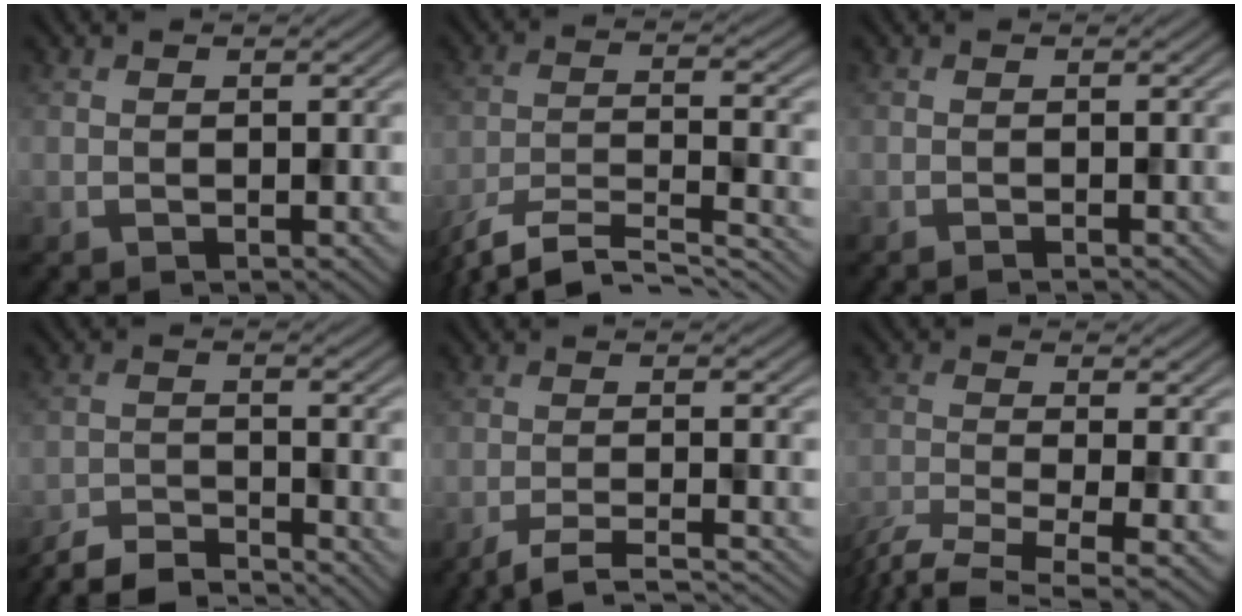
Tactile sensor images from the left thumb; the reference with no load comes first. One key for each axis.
{"total": 10.7, "fx": -8.9, "fy": 2.4, "fz": 5.4, "tx": -0.102, "ty": -0.003, "tz": -0.145}
{"total": 0.7, "fx": -0.6, "fy": 0.0, "fz": 0.4, "tx": -0.003, "ty": 0.001, "tz": -0.013}
{"total": 6.0, "fx": -5.7, "fy": 0.8, "fz": 1.8, "tx": -0.037, "ty": -0.002, "tz": -0.113}
{"total": 5.3, "fx": -4.2, "fy": 0.7, "fz": 3.1, "tx": -0.052, "ty": 0.002, "tz": -0.078}
{"total": 7.1, "fx": -4.9, "fy": 1.5, "fz": 4.8, "tx": -0.093, "ty": -0.020, "tz": -0.089}